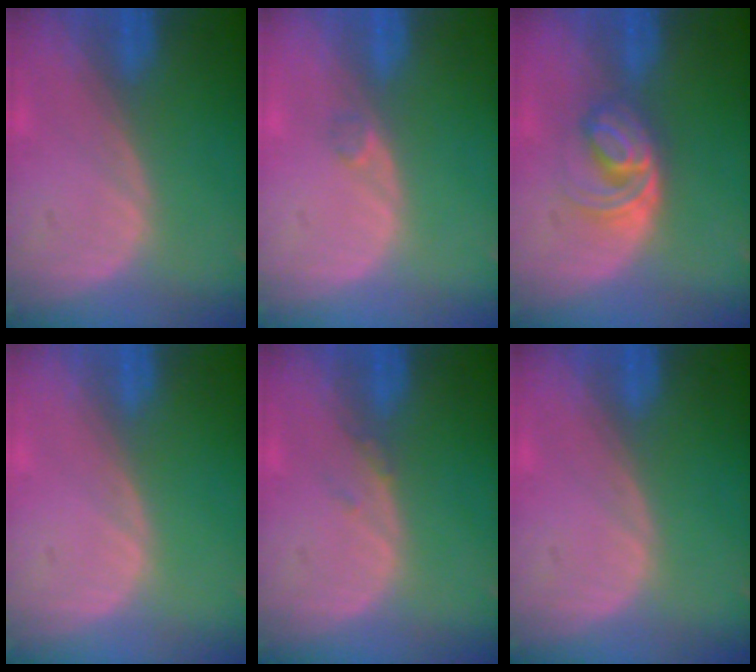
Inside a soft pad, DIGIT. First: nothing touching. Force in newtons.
{"total": 1.2, "press": 1.0, "slide": 0.7}
{"total": 6.2, "press": 5.2, "slide": 3.4}
{"total": 0.0}
{"total": 0.8, "press": 0.8, "slide": 0.1}
{"total": 0.0}